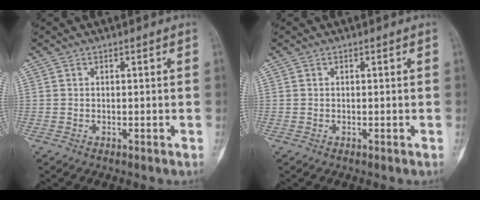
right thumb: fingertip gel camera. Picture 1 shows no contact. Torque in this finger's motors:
{"motor_torque": [-0.13, -0.05, 0.05, 0.12, 0.02]}